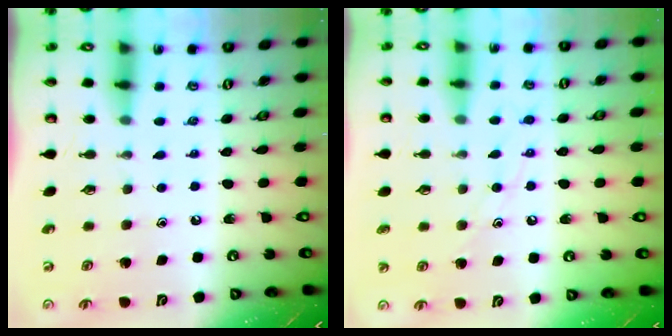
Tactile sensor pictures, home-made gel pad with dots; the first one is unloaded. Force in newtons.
{"total": 7.2, "press": 7.2, "slide": 0.5}